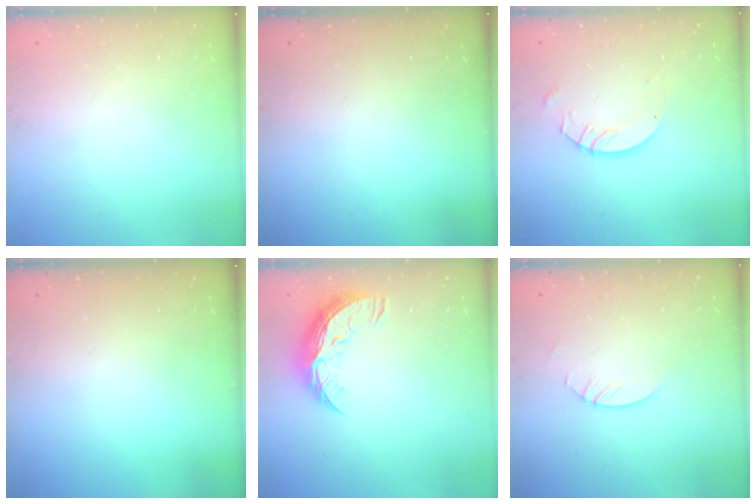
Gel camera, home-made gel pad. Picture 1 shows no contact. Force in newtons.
{"total": 0.0}
{"total": 5.0, "press": 5.0, "slide": 0.3}
{"total": 0.0}
{"total": 10.0, "press": 10.0, "slide": 0.6}
{"total": 2.4, "press": 2.4, "slide": 0.2}